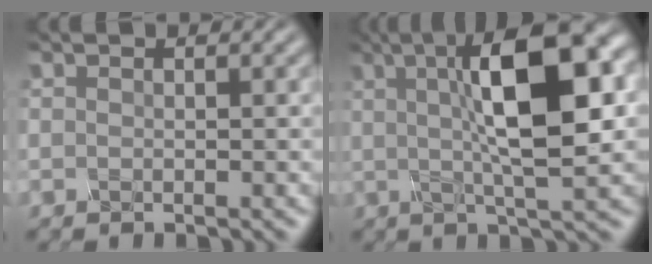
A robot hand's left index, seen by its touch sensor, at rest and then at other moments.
{"total": 11.7, "force": [2.6, 3.0, 11.0], "torque": [-0.160, 0.019, 0.040]}